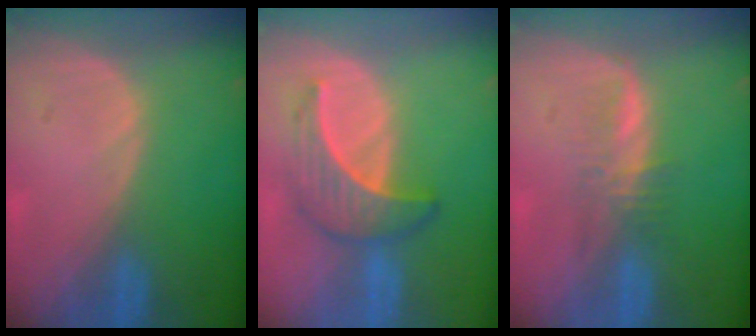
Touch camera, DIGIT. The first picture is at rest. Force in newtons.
{"total": 6.4, "press": 6.2, "slide": 1.7}
{"total": 3.1, "press": 3.1, "slide": 0.5}